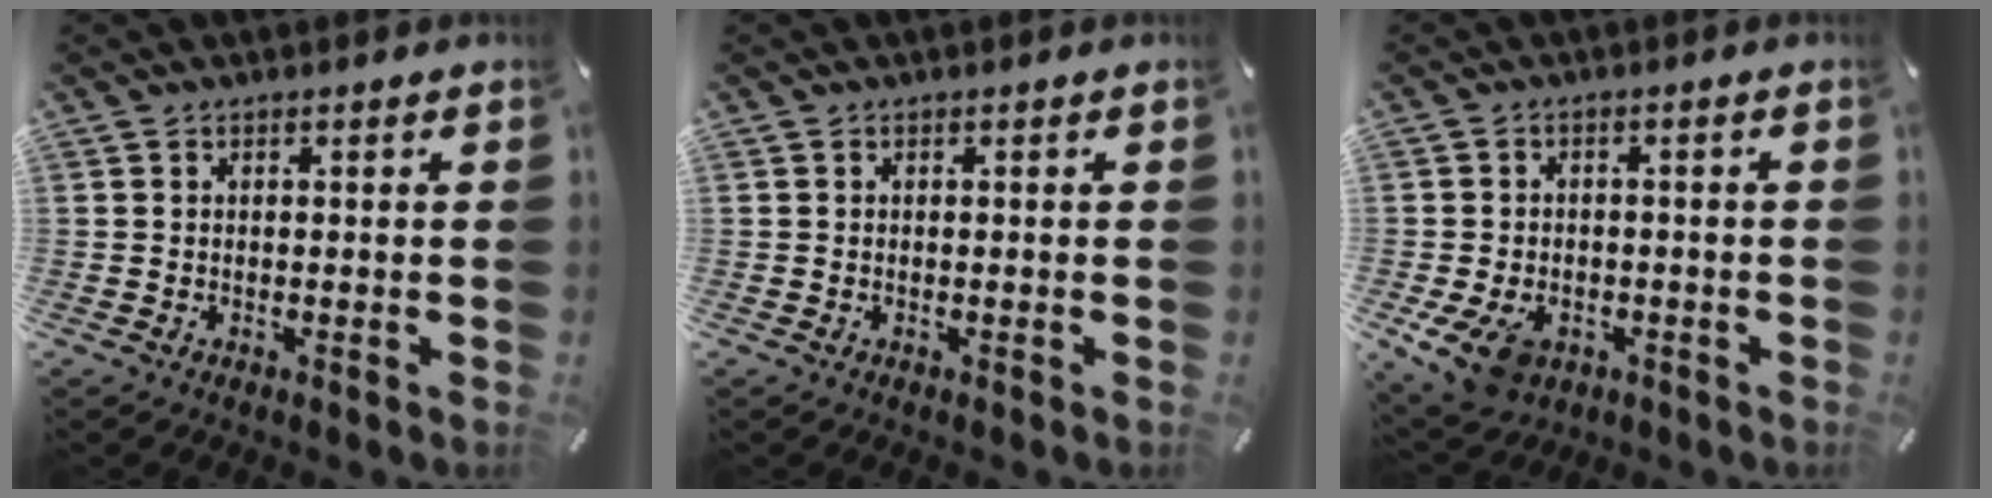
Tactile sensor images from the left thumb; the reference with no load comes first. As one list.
[{"total": 0.0}, {"total": 8.0, "force": [-3.5, 5.8, 4.3], "torque": [-0.089, 0.012, -0.063]}]